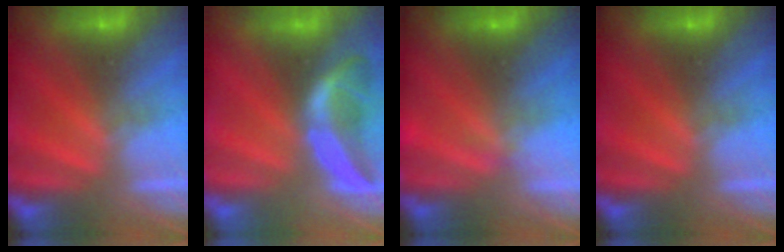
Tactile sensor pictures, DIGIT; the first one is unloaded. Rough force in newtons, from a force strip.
{"total": 1.7}
{"total": 3.8}
{"total": 0.0}